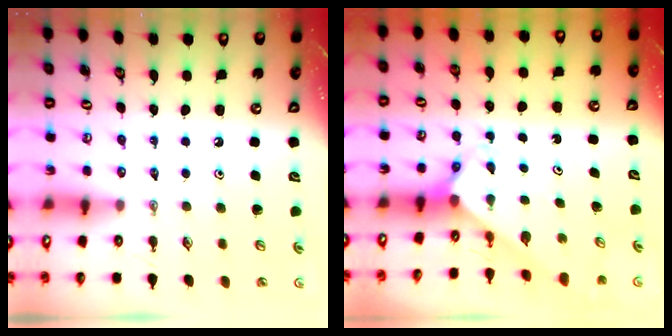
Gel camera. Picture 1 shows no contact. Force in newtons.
{"total": 2.2, "press": 2.2, "slide": 0.1}